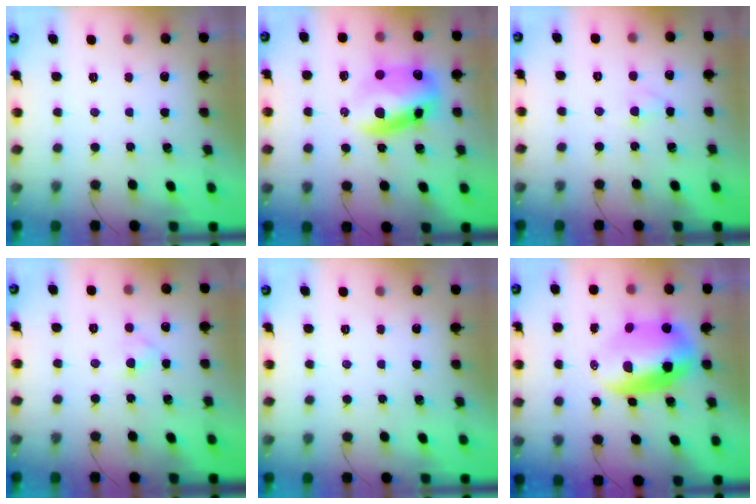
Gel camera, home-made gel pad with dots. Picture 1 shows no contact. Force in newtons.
{"total": 12.3, "press": 11.9, "slide": 2.9}
{"total": 2.2, "press": 2.0, "slide": 1.0}
{"total": 2.6, "press": 2.4, "slide": 1.1}
{"total": 0.0}
{"total": 10.9, "press": 10.6, "slide": 2.6}